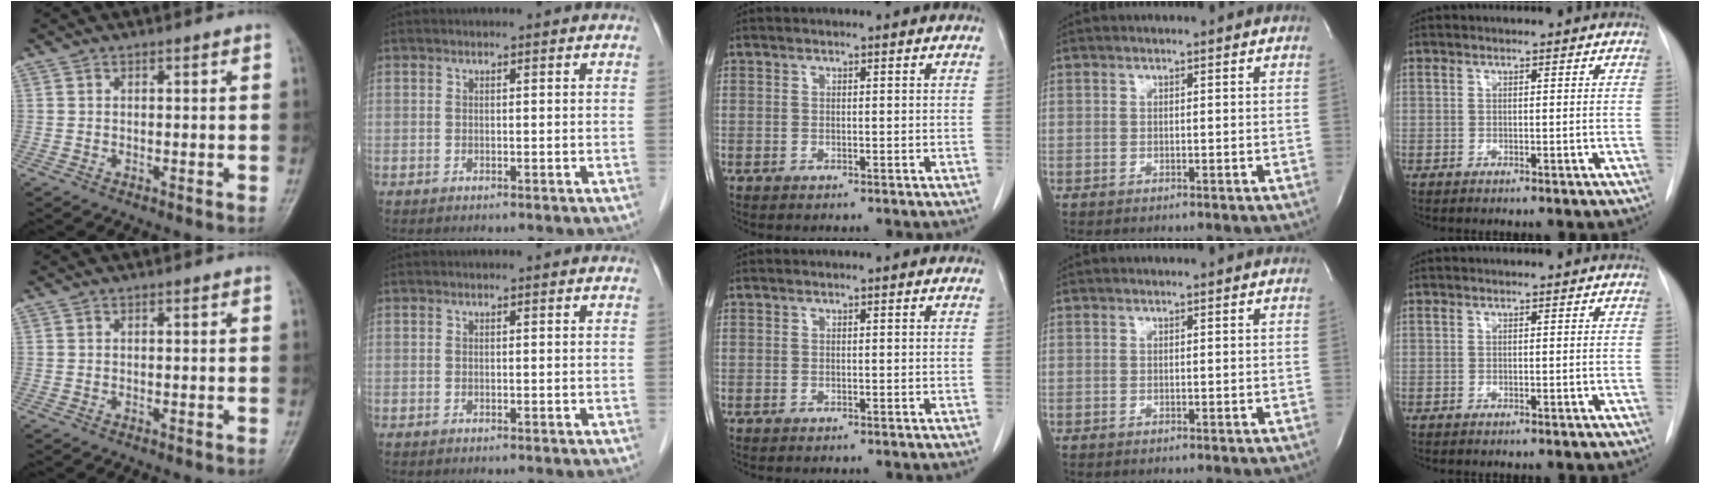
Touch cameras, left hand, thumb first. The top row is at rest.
{}